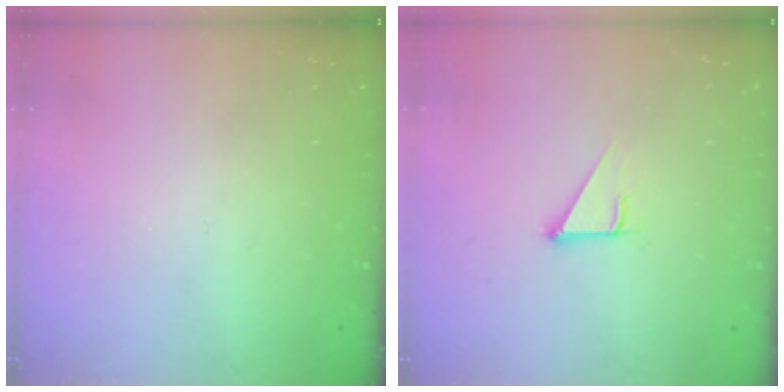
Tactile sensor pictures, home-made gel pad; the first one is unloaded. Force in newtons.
{"total": 2.9, "press": 2.9, "slide": 0.1}